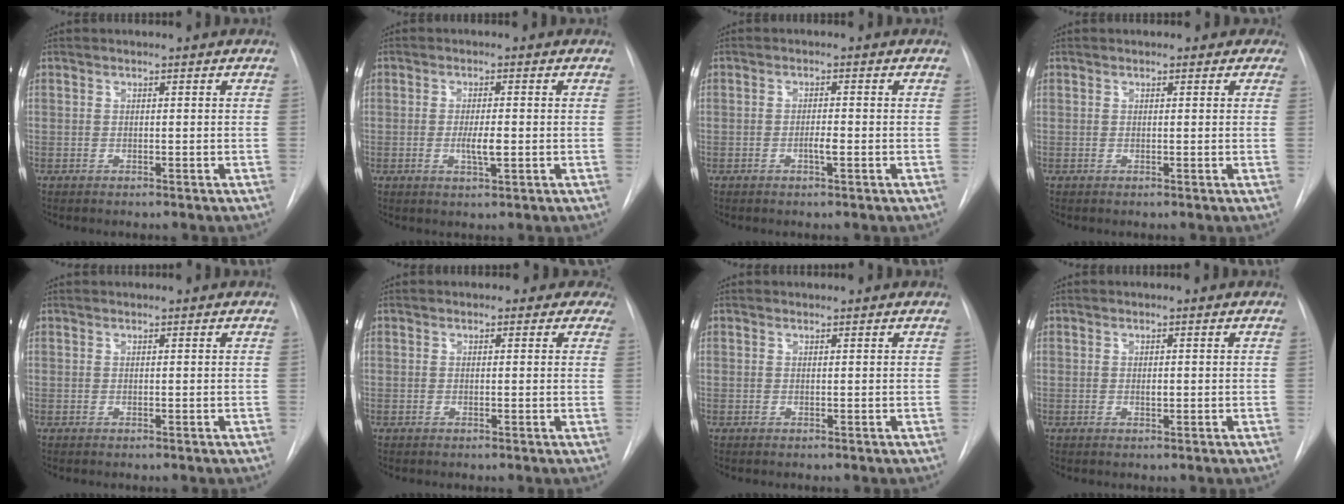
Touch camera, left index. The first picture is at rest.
{"total": 3.2, "force": [-0.5, 0.6, 3.1], "torque": [-0.058, -0.003, -0.008]}
{"total": 1.7, "force": [-0.6, 0.2, 1.6], "torque": [-0.029, 0.000, -0.012]}
{"total": 2.0, "force": [1.5, 1.3, 0.3], "torque": [0.012, -0.005, 0.003]}
{"total": 0.8, "force": [0.7, 0.1, 0.1], "torque": [-0.003, 0.019, 0.017]}
{"total": 2.8, "force": [2.1, 1.8, 0.4], "torque": [0.016, -0.007, 0.006]}
{"total": 0.7, "force": [0.7, 0.1, -0.1], "torque": [-0.003, 0.005, 0.010]}
{"total": 0.7, "force": [0.1, 0.3, 0.6], "torque": [-0.011, -0.001, 0.001]}